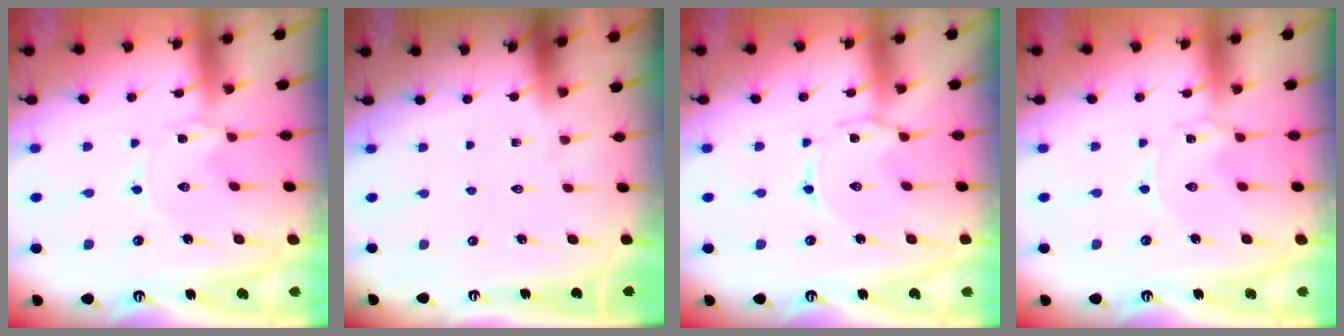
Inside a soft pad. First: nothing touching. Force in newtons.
{"total": 0.0}
{"total": 1.8, "press": 1.7, "slide": 0.4}
{"total": 0.0}